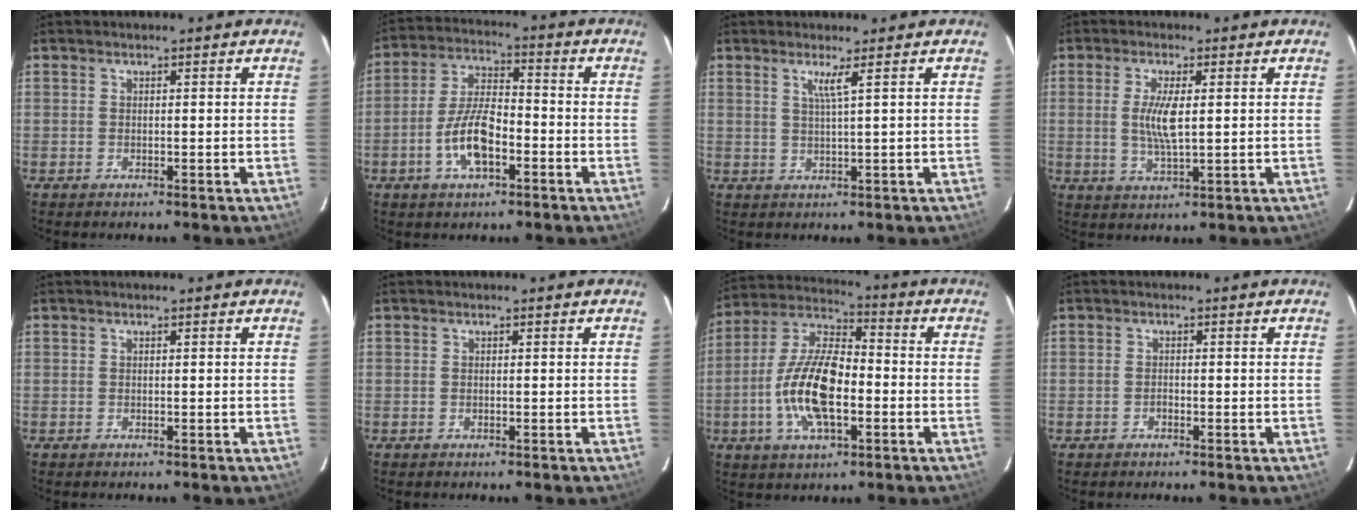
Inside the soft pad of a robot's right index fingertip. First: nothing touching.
{"total": 9.9, "force": [-4.0, 4.0, 8.2], "torque": [-0.168, 0.006, -0.071]}
{"total": 2.3, "force": [1.1, -0.8, 1.9], "torque": [-0.031, -0.007, 0.020]}
{"total": 5.8, "force": [0.7, 1.3, 5.6], "torque": [-0.112, -0.005, 0.012]}
{"total": 0.0}
{"total": 0.0}
{"total": 15.4, "force": [-3.6, 6.4, 13.5], "torque": [-0.277, 0.002, -0.071]}
{"total": 0.8, "force": [-0.5, 0.5, 0.2], "torque": [-0.004, 0.002, -0.010]}